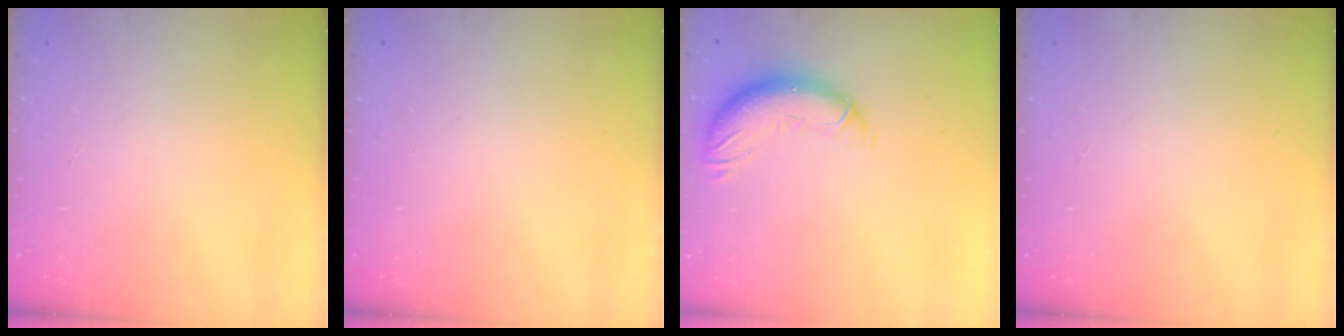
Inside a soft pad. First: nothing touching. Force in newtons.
{"total": 0.0}
{"total": 11.7, "press": 11.5, "slide": 2.1}
{"total": 0.0}